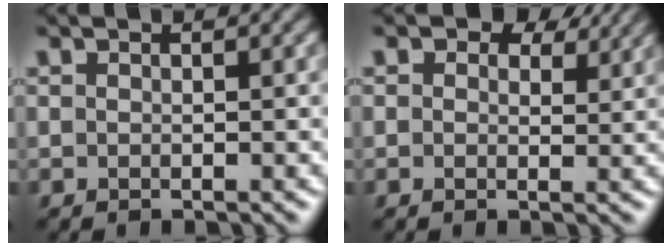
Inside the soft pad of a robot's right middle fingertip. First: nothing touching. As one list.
[{"total": 4.0, "force": [2.5, 2.3, 2.2], "torque": [-0.035, -0.005, 0.029]}]